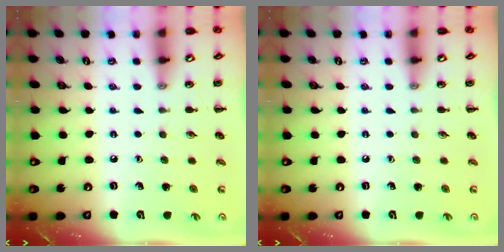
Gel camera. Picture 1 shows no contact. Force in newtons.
{"total": 0.0}